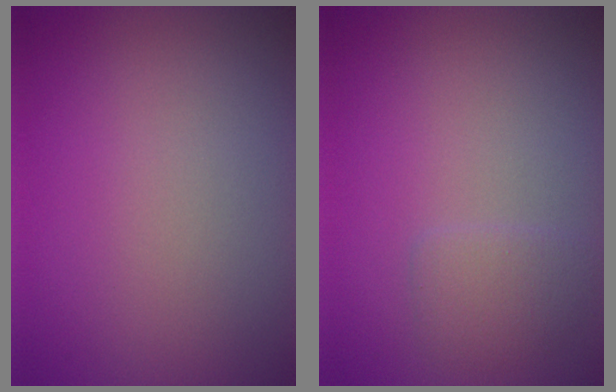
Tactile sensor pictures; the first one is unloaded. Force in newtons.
{"total": 1.7, "press": 1.7, "slide": 0.1}